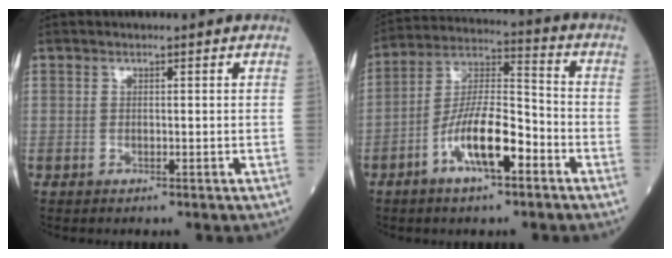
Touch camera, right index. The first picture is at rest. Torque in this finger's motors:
{"motor_torque": [0.59, -0.37, 0.84, 0.21]}